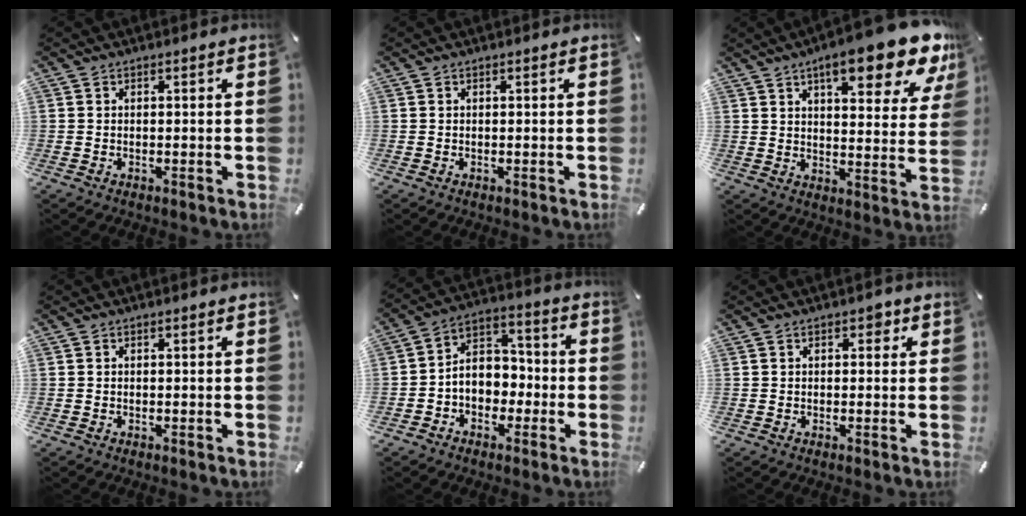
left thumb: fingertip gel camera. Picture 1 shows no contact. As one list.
[{"total": 0.0}, {"total": 17.1, "force": [11.1, 5.3, 11.9], "torque": [-0.173, -0.058, 0.178]}, {"total": 0.0}, {"total": 7.5, "force": [-2.0, 6.6, 3.0], "torque": [-0.041, 0.014, -0.035]}, {"total": 2.1, "force": [0.6, 1.4, 1.4], "torque": [-0.015, 0.002, 0.005]}]